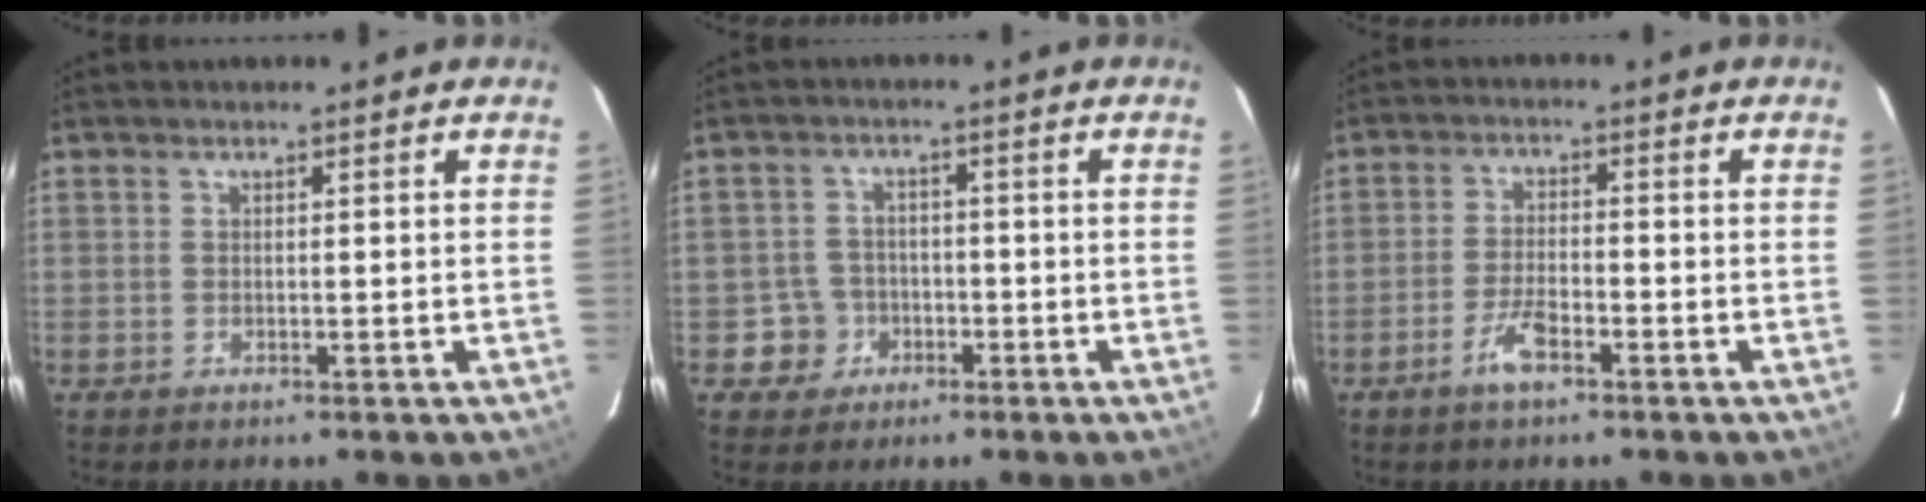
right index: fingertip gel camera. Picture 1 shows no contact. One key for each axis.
{"total": 4.9, "fx": -1.9, "fy": 4.5, "fz": -0.1, "tx": -0.001, "ty": 0.023, "tz": -0.030}
{"total": 5.0, "fx": -3.1, "fy": 1.4, "fz": 3.6, "tx": -0.083, "ty": 0.000, "tz": -0.059}